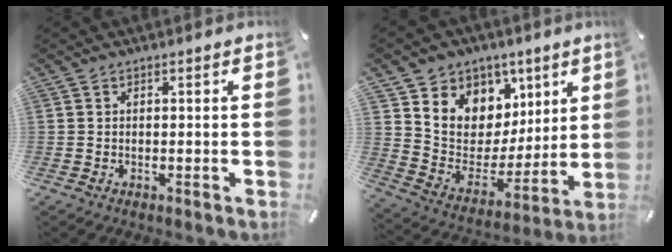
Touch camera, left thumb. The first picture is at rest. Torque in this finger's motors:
{"motor_torque": [0.62, 0.58, 1.42, -1.35, 0.31]}